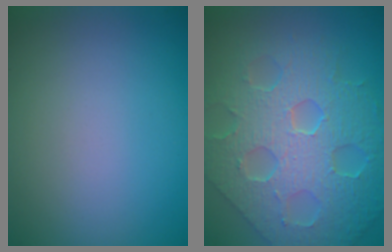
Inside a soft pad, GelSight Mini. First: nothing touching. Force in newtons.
{"total": 9.8, "press": 6.8, "slide": 7.0}